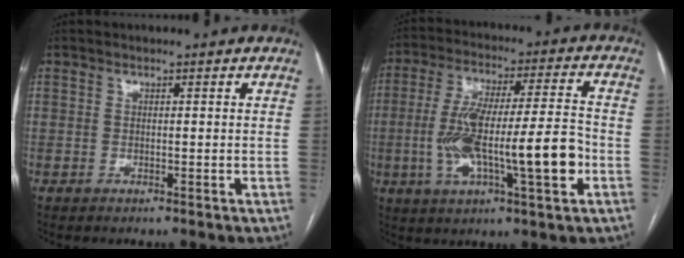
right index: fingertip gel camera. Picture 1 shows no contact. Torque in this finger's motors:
{"motor_torque": [1.00, 0.23, 0.78, 0.21]}